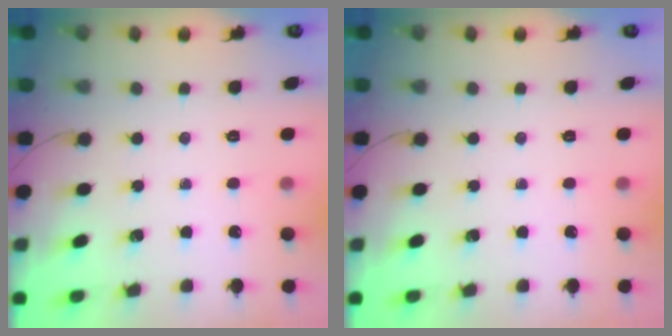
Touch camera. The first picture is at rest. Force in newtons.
{"total": 0.0}